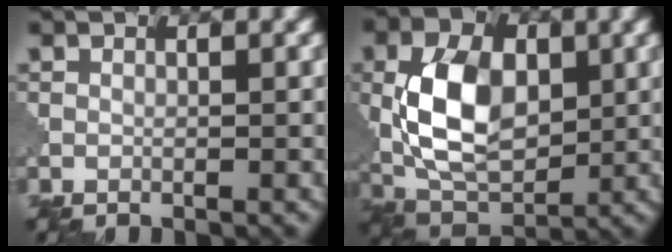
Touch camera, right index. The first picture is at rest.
{"total": 8.4, "force": [0.9, 5.5, 6.3], "torque": [-0.126, -0.001, 0.013]}